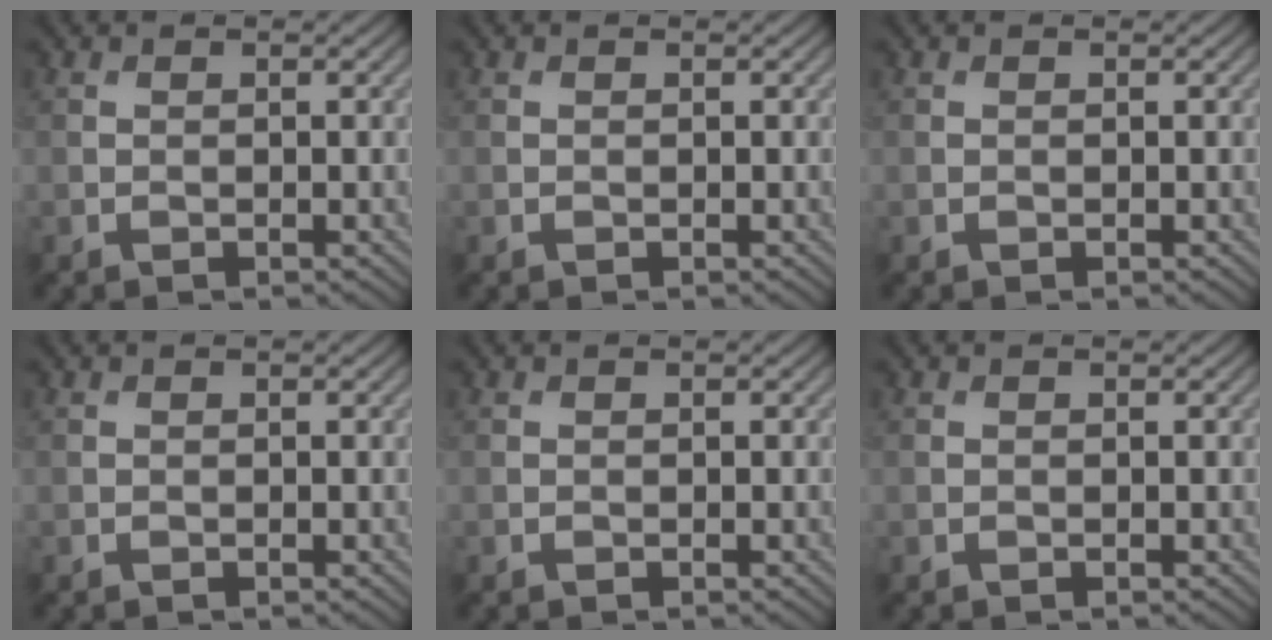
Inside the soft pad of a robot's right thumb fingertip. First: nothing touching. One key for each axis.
{"total": 0.0}
{"total": 0.0}
{"total": 0.0}
{"total": 0.0}
{"total": 0.0}